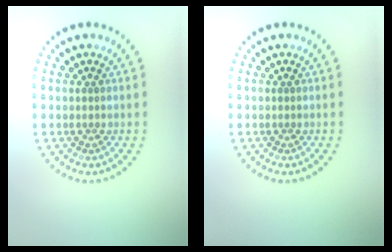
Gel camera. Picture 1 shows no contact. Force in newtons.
{"total": 0.0}